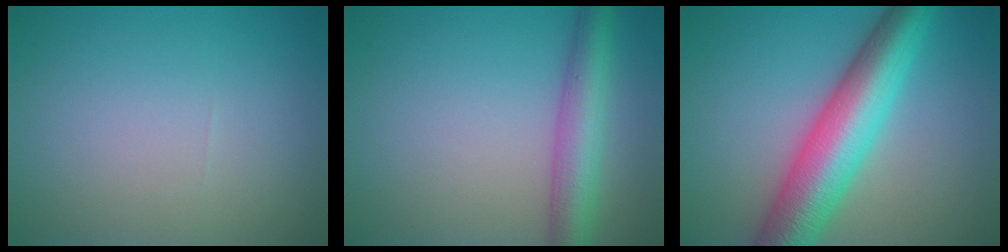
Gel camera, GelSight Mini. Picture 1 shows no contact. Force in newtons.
{"total": 4.9, "press": 4.9, "slide": 0.2}
{"total": 9.2, "press": 9.2, "slide": 0.0}